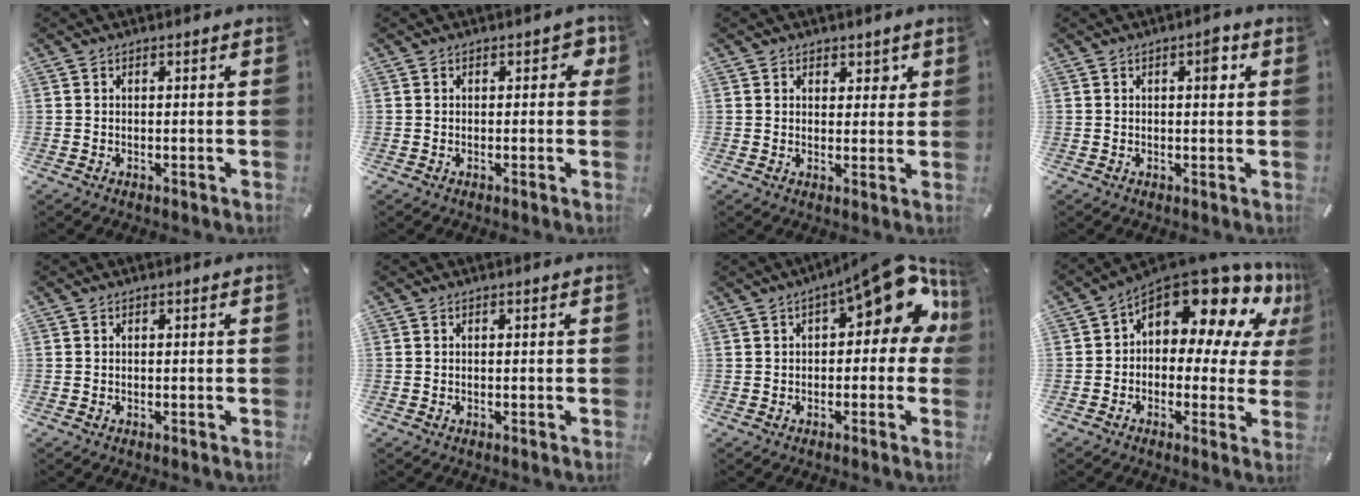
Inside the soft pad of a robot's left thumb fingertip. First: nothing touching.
{"total": 2.9, "force": [0.6, 1.9, 2.0], "torque": [-0.017, 0.000, 0.005]}
{"total": 3.3, "force": [1.2, 2.9, 0.9], "torque": [0.008, -0.003, 0.013]}
{"total": 4.1, "force": [1.2, 1.9, 3.4], "torque": [-0.031, -0.005, 0.008]}
{"total": 0.0}
{"total": 0.0}
{"total": 14.4, "force": [5.7, 5.8, 11.9], "torque": [-0.152, -0.035, 0.092]}
{"total": 15.9, "force": [9.8, 8.0, 9.6], "torque": [-0.142, -0.084, 0.167]}